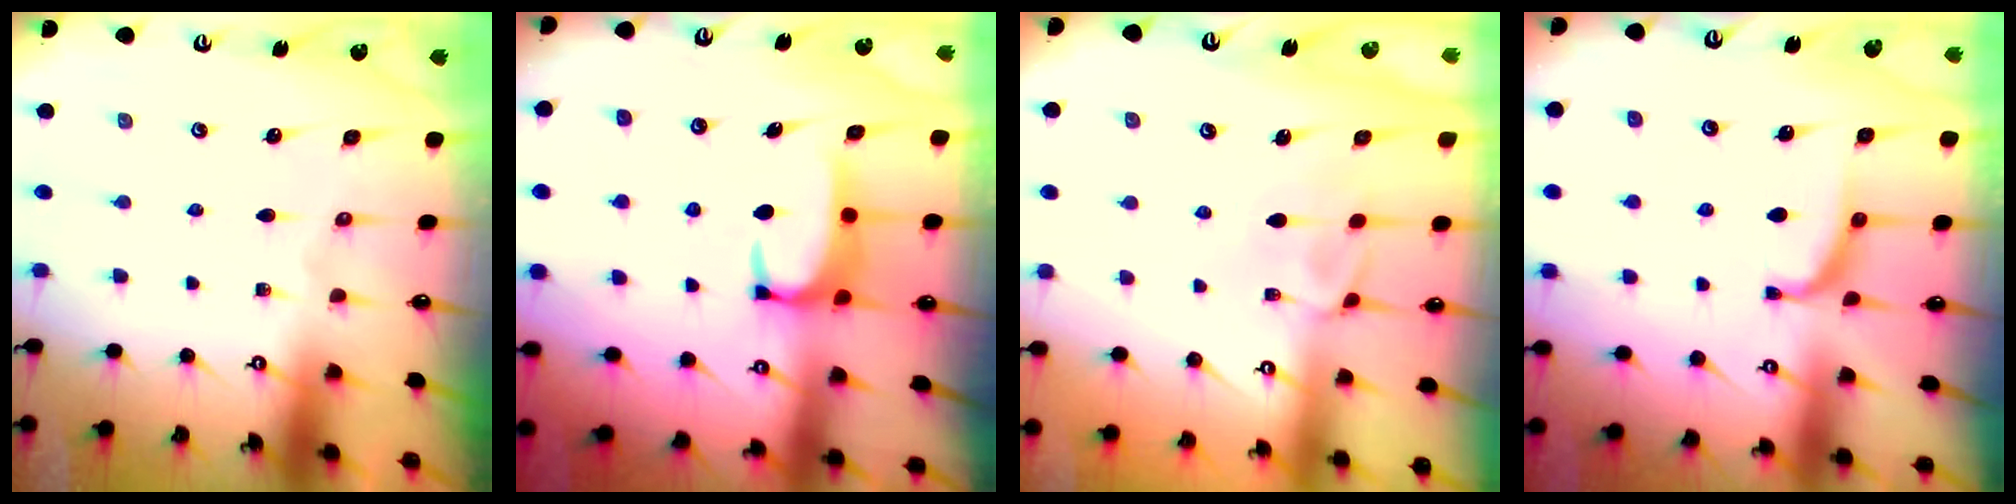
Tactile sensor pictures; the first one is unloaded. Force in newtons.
{"total": 2.9, "press": 2.8, "slide": 0.7}
{"total": 2.7, "press": 2.4, "slide": 1.2}
{"total": 1.8, "press": 1.7, "slide": 0.6}